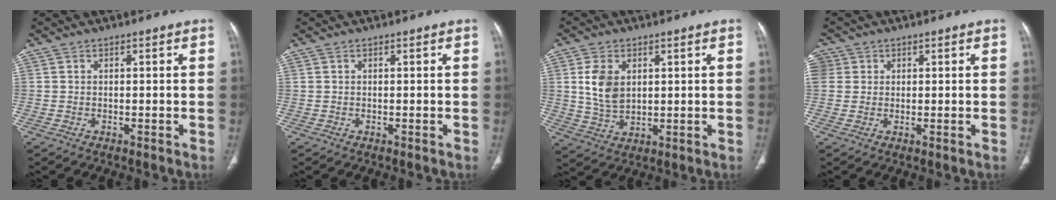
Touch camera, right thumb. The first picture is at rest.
{"total": 0.0}
{"total": 7.7, "force": [1.8, 5.2, 5.4], "torque": [-0.091, -0.007, 0.042]}
{"total": 6.7, "force": [1.9, 6.0, 2.3], "torque": [-0.061, 0.017, 0.041]}